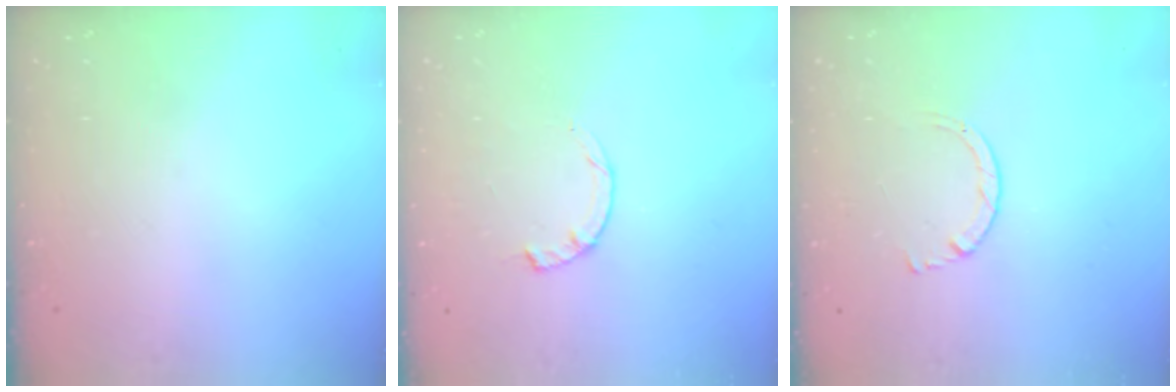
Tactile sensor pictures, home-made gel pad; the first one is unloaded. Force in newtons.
{"total": 2.3, "press": 2.3, "slide": 0.4}
{"total": 2.7, "press": 2.7, "slide": 0.3}